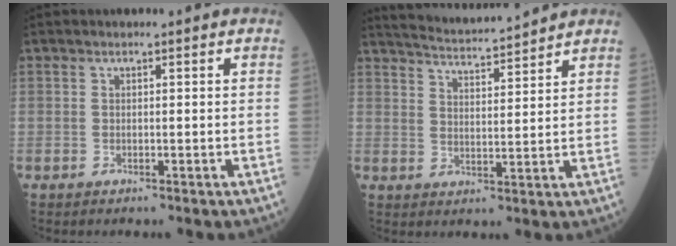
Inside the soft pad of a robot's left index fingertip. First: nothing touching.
{"total": 11.5, "force": [10.9, 0.5, 3.5], "torque": [-0.069, 0.019, 0.170]}